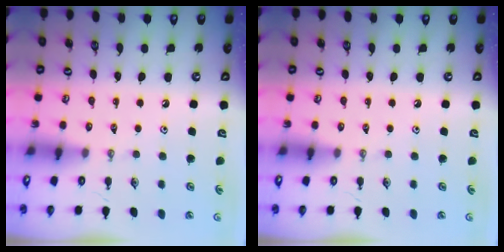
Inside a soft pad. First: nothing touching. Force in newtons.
{"total": 0.0}